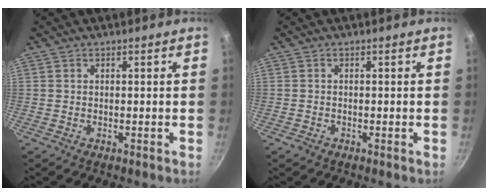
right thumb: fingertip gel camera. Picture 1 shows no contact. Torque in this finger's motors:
{"motor_torque": [0.23, 0.03, 0.14, -0.04, 0.04]}